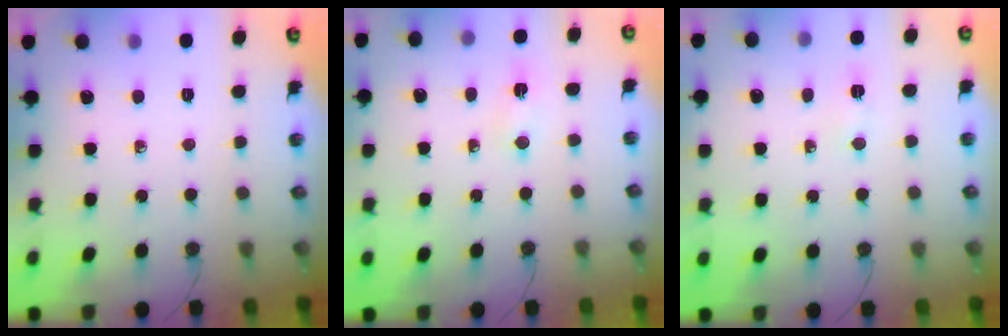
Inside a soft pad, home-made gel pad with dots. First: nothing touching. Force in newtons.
{"total": 2.1, "press": 1.6, "slide": 1.3}
{"total": 3.4, "press": 3.2, "slide": 1.1}